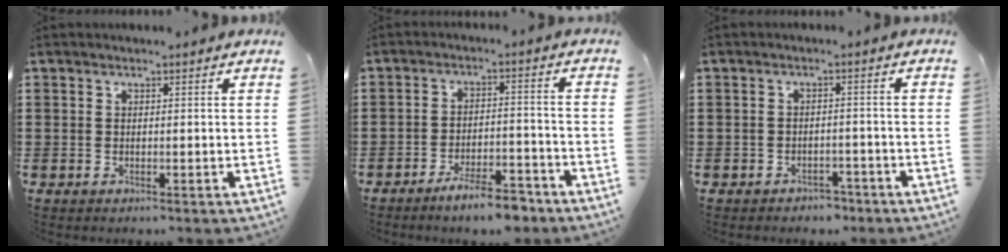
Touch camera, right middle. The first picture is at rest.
{"total": 6.6, "force": [-5.6, 0.9, 3.3], "torque": [-0.062, 0.000, -0.106]}
{"total": 2.1, "force": [-2.0, 0.6, -0.2], "torque": [-0.005, 0.003, -0.046]}